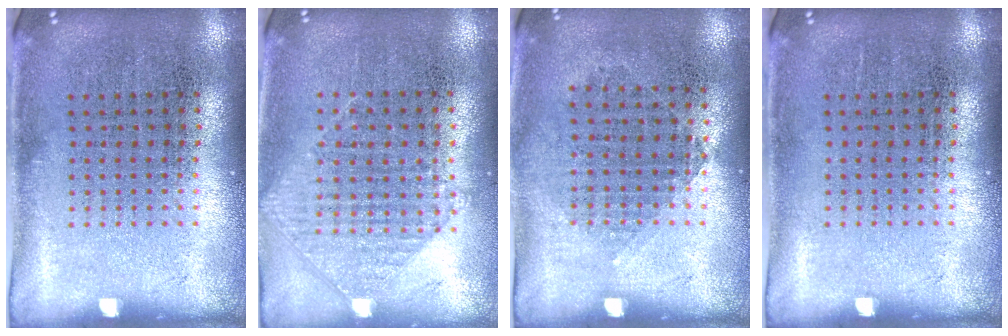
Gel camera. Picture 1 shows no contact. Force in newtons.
{"total": 0.8, "press": 0.7, "slide": 0.2}
{"total": 0.9, "press": 0.8, "slide": 0.4}
{"total": 0.0}